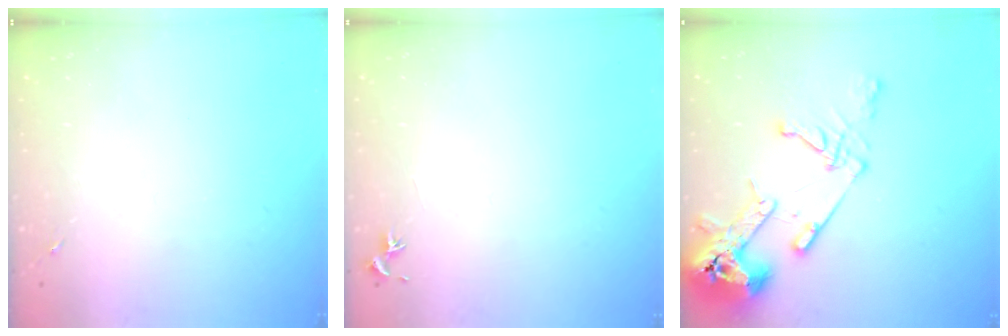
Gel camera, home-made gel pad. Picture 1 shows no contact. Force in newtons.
{"total": 0.8, "press": 0.7, "slide": 0.3}
{"total": 18.8, "press": 18.6, "slide": 2.5}